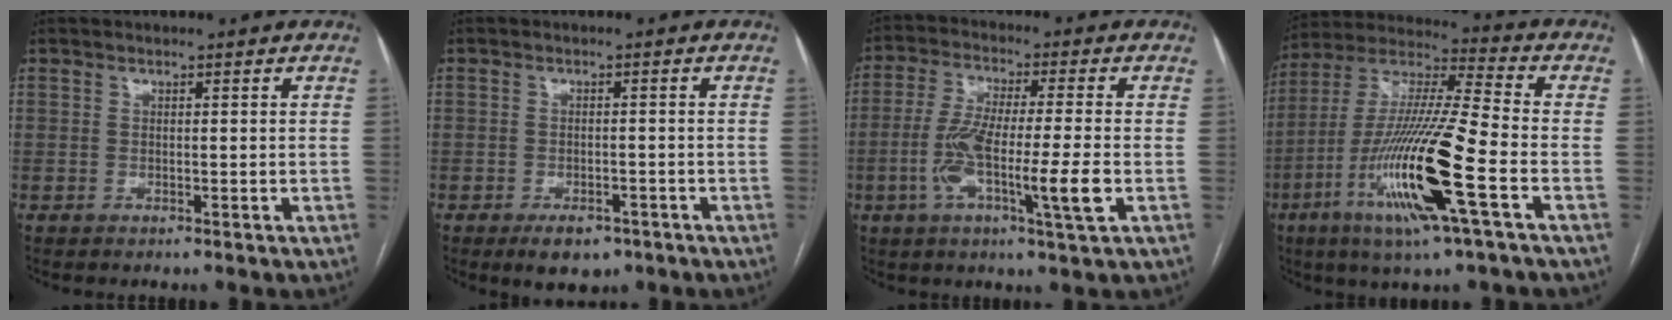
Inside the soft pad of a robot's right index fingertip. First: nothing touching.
{"total": 4.7, "force": [-3.1, 2.6, 2.5], "torque": [-0.036, -0.001, -0.038]}
{"total": 11.8, "force": [-3.0, 0.5, 11.4], "torque": [-0.214, -0.006, -0.059]}
{"total": 19.3, "force": [-7.1, 0.6, 17.9], "torque": [-0.377, -0.024, -0.137]}